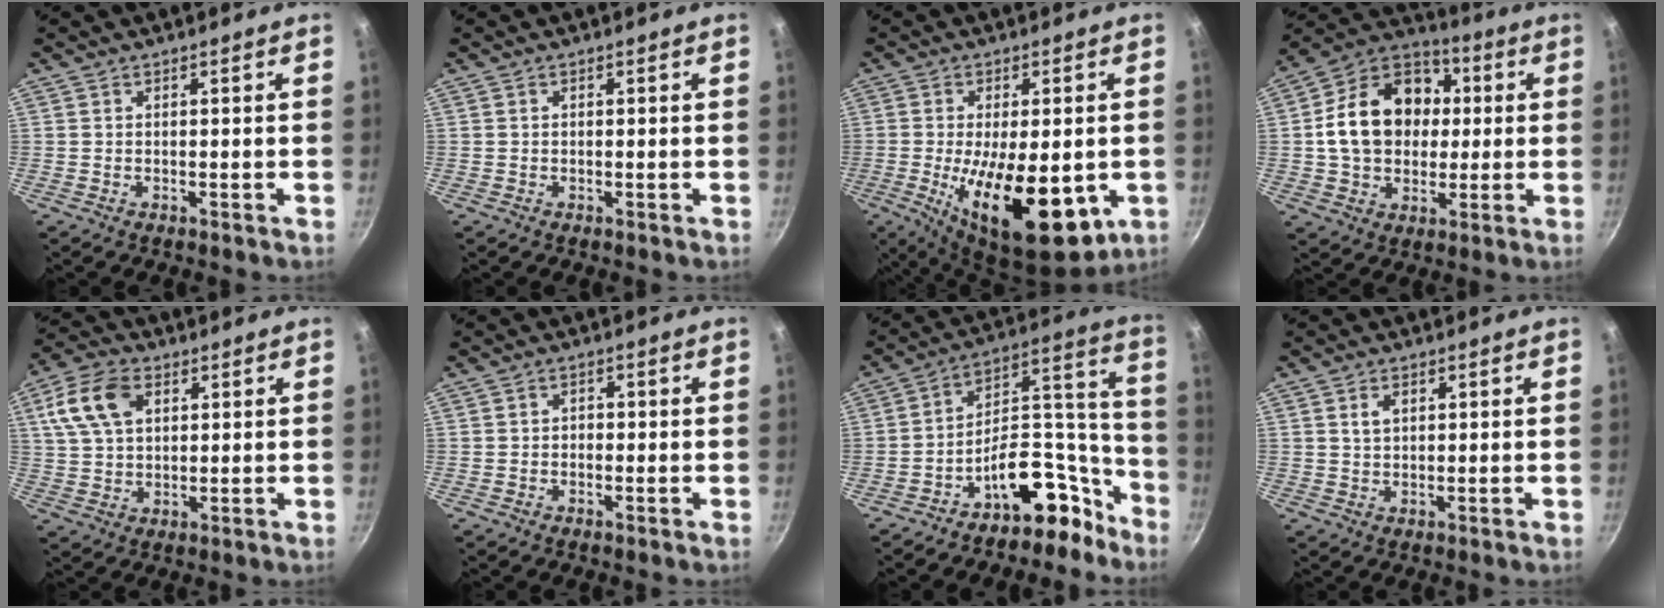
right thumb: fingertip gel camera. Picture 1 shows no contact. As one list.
[{"total": 0.0}, {"total": 19.0, "force": [-4.2, 8.2, 16.6], "torque": [-0.252, -0.011, -0.054]}, {"total": 18.7, "force": [1.7, 14.5, 11.6], "torque": [-0.169, 0.031, 0.020]}, {"total": 11.3, "force": [4.0, 7.3, 7.7], "torque": [-0.139, 0.008, 0.069]}, {"total": 1.5, "force": [-0.5, 1.2, 0.7], "torque": [-0.010, 0.006, -0.010]}, {"total": 15.2, "force": [-10.6, 7.9, 7.4], "torque": [-0.032, 0.147, -0.166]}, {"total": 2.7, "force": [1.0, 1.7, 1.8], "torque": [-0.024, 0.001, 0.019]}]